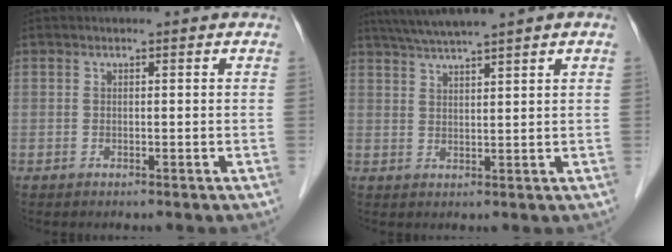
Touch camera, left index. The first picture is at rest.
{"total": 6.2, "force": [5.0, -0.9, 3.5], "torque": [-0.066, 0.023, 0.090]}